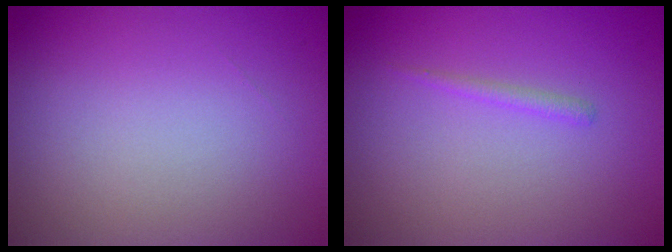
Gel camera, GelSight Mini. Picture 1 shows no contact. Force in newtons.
{"total": 0.8, "press": 0.8, "slide": 0.1}